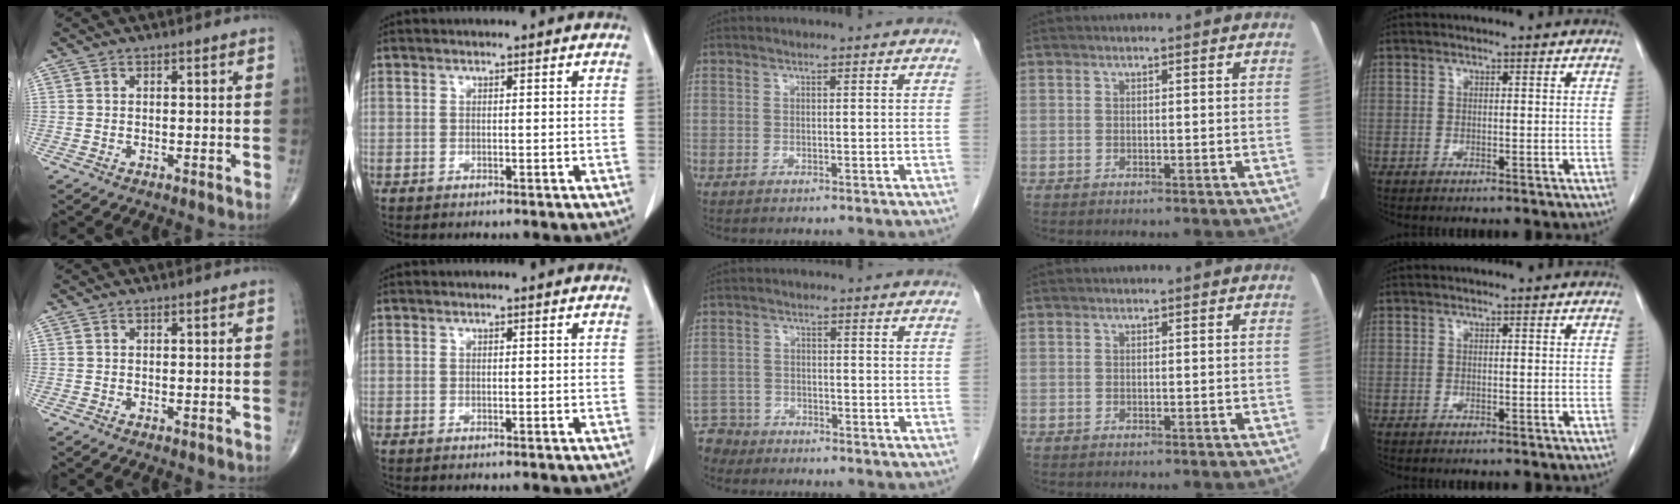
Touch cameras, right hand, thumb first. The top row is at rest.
{"middle": {"total": 4.1, "force": [-3.7, 1.5, -1.0], "torque": [0.019, -0.003, -0.074]}}